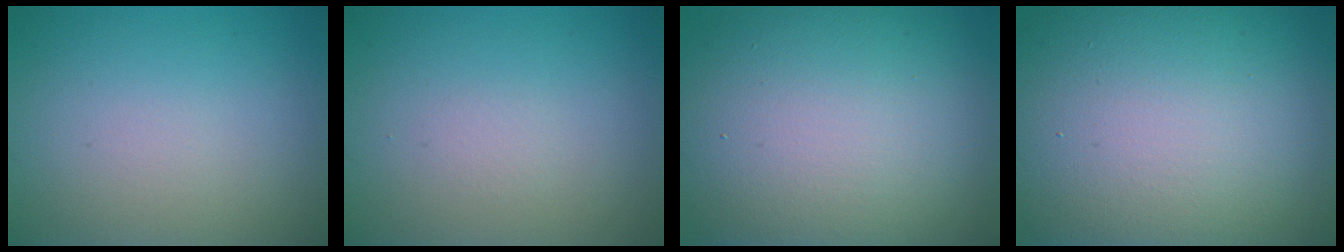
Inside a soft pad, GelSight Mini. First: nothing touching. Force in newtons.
{"total": 0.5, "press": 0.5, "slide": 0.1}
{"total": 16.6, "press": 16.6, "slide": 0.6}
{"total": 20.0, "press": 20.0, "slide": 1.5}